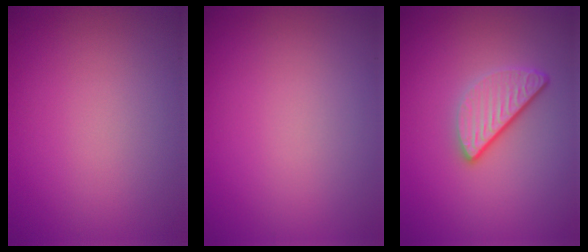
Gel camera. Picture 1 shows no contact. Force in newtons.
{"total": 0.0}
{"total": 3.4, "press": 2.6, "slide": 2.2}